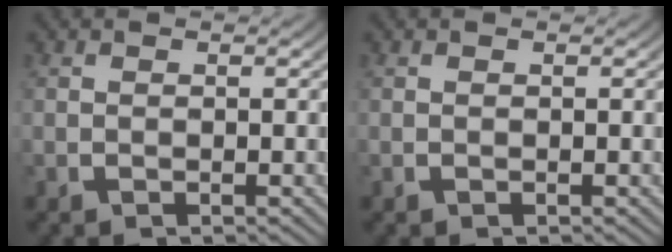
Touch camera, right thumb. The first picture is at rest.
{"total": 0.0}